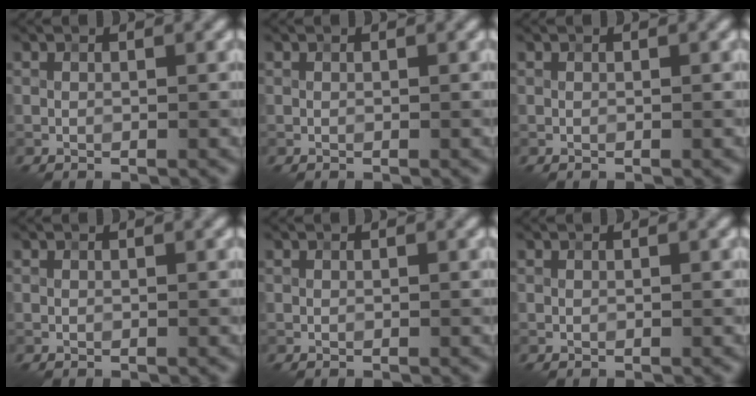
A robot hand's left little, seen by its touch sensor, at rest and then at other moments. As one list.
[{"total": 0.0}, {"total": 0.0}, {"total": 0.0}, {"total": 0.0}, {"total": 0.0}]